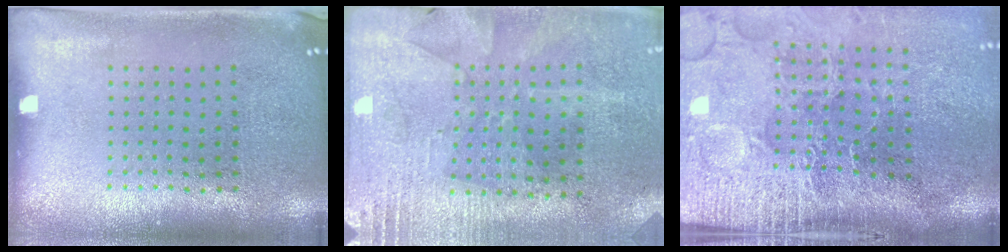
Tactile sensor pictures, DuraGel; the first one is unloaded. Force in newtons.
{"total": 2.8, "press": 2.5, "slide": 1.1}
{"total": 5.0, "press": 4.0, "slide": 2.9}